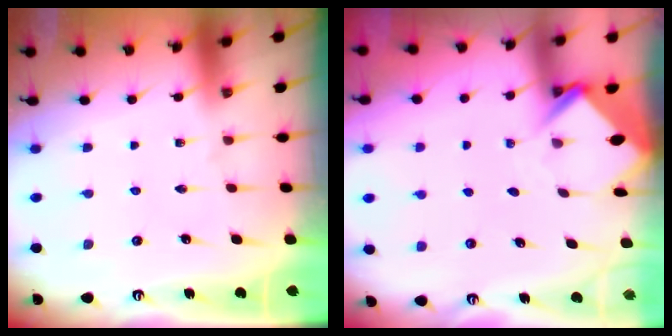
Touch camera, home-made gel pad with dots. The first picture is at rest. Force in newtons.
{"total": 4.0, "press": 4.0, "slide": 0.1}